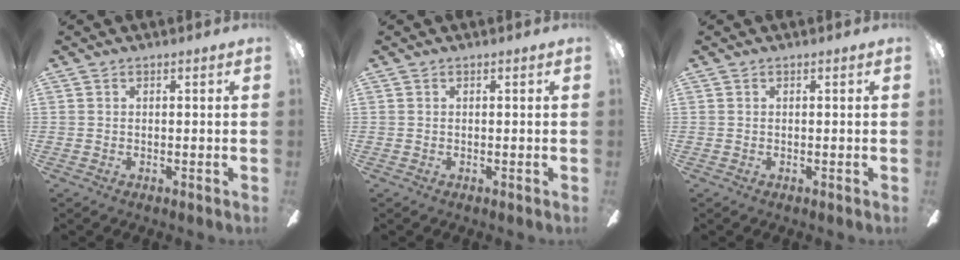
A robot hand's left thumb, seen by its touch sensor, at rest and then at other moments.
{"total": 0.0}
{"total": 0.0}